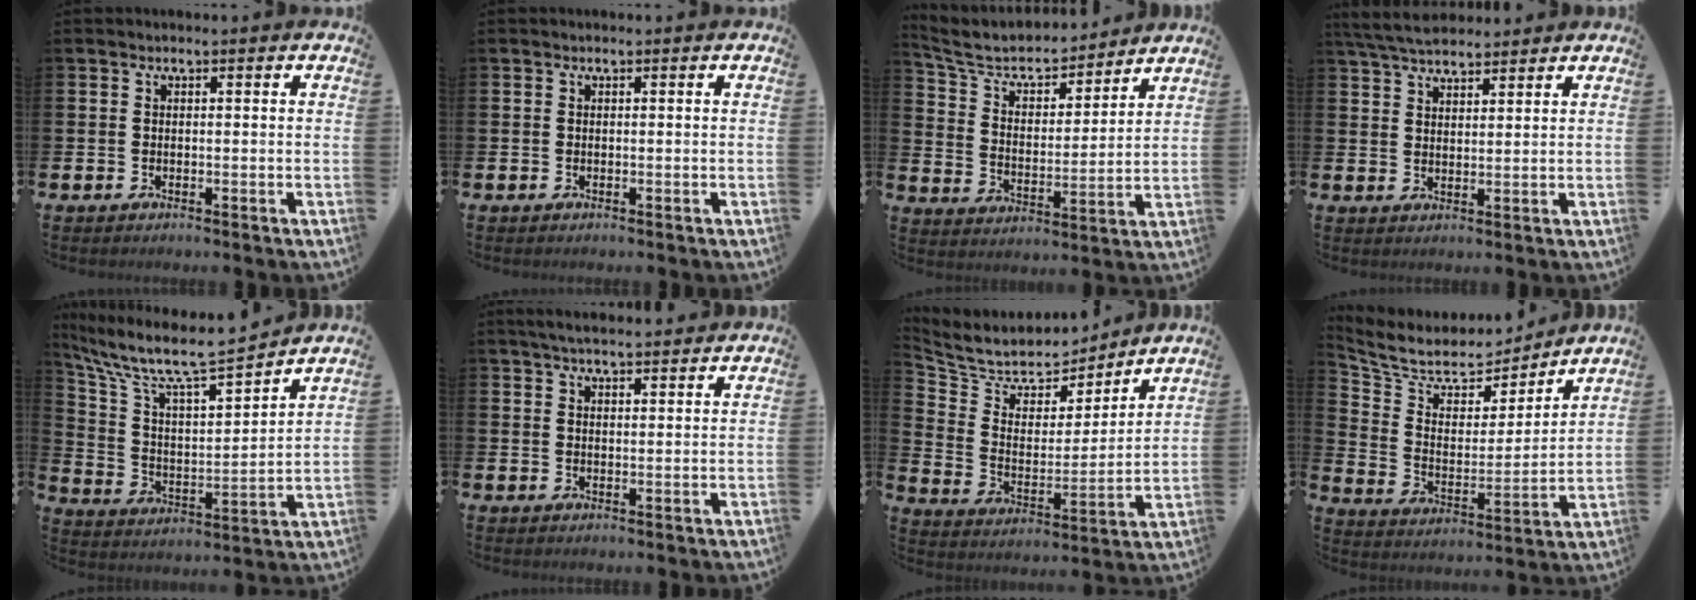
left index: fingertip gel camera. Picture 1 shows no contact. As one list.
[{"total": 0.0}, {"total": 6.6, "force": [6.0, 2.2, 1.7], "torque": [-0.070, -0.042, 0.100]}, {"total": 4.8, "force": [4.5, 1.0, 1.3], "torque": [-0.034, -0.018, 0.082]}, {"total": 9.3, "force": [8.2, 1.3, 4.2], "torque": [-0.120, -0.062, 0.132]}, {"total": 3.7, "force": [3.5, 0.5, 1.1], "torque": [-0.025, -0.011, 0.063]}, {"total": 6.7, "force": [6.1, 2.7, 0.1], "torque": [-0.050, -0.053, 0.107]}, {"total": 7.1, "force": [6.4, 3.0, 1.1], "torque": [-0.068, -0.051, 0.109]}]